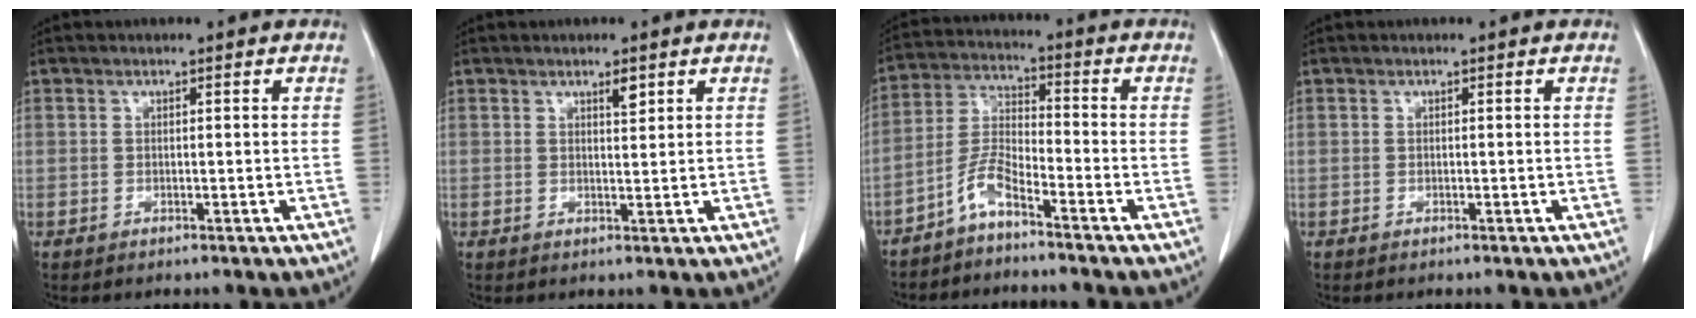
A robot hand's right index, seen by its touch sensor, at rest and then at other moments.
{"total": 1.7, "force": [1.1, 0.4, 1.3], "torque": [-0.022, -0.004, 0.019]}
{"total": 5.2, "force": [-4.0, 0.8, 3.3], "torque": [-0.077, -0.004, -0.084]}
{"total": 0.0}